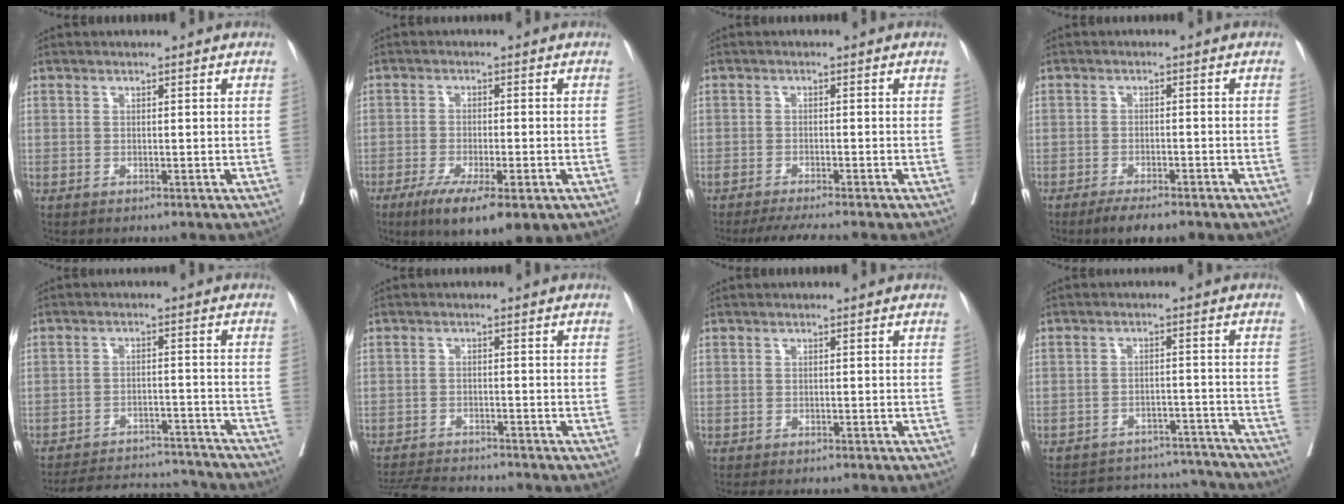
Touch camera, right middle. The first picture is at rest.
{"total": 10.6, "force": [-6.3, 2.5, 8.2], "torque": [-0.123, -0.021, -0.094]}
{"total": 5.7, "force": [-5.0, 0.1, 2.8], "torque": [-0.034, -0.014, -0.081]}
{"total": 5.7, "force": [-4.4, 1.4, 3.4], "torque": [-0.045, -0.006, -0.060]}
{"total": 14.7, "force": [-14.1, 2.7, 3.1], "torque": [-0.056, 0.013, -0.191]}
{"total": 7.9, "force": [-7.6, 0.3, 2.0], "torque": [-0.032, -0.007, -0.125]}
{"total": 2.3, "force": [-1.9, 0.9, 0.8], "torque": [-0.012, -0.006, -0.024]}
{"total": 14.9, "force": [-14.2, 3.8, 2.4], "torque": [-0.038, 0.022, -0.177]}